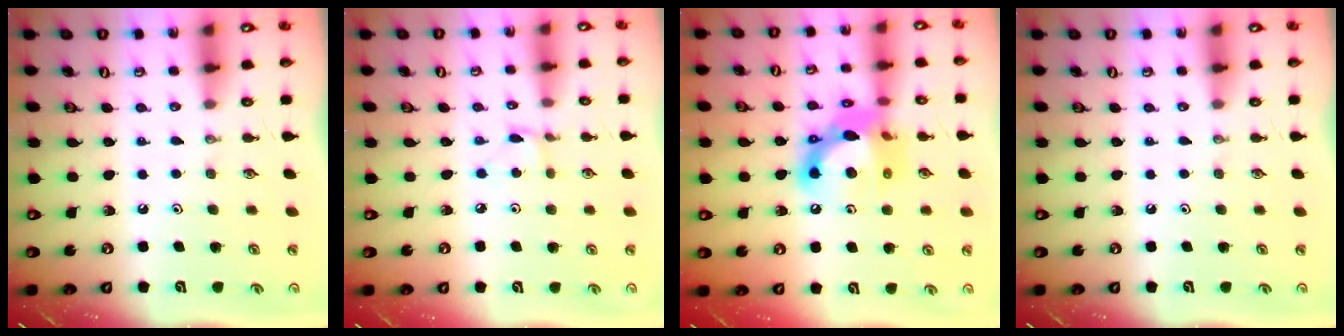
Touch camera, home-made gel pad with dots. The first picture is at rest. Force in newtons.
{"total": 2.0, "press": 2.0, "slide": 0.1}
{"total": 15.3, "press": 15.3, "slide": 0.9}
{"total": 0.0}